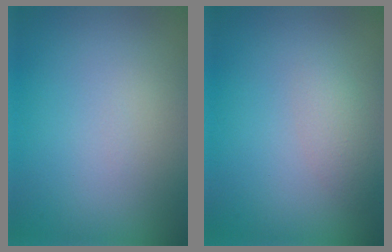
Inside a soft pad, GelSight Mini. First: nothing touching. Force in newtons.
{"total": 1.5, "press": 1.5, "slide": 0.1}